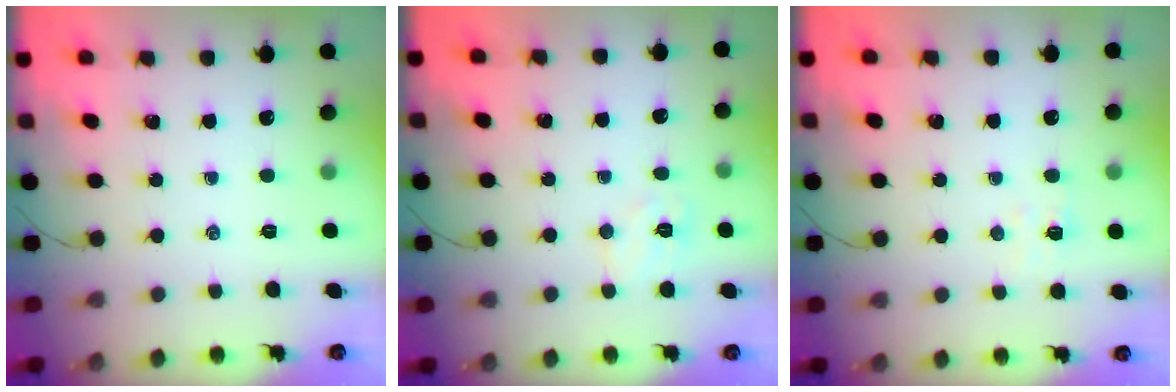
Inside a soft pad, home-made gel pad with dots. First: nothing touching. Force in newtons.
{"total": 5.9, "press": 5.8, "slide": 1.1}
{"total": 3.4, "press": 3.3, "slide": 0.8}